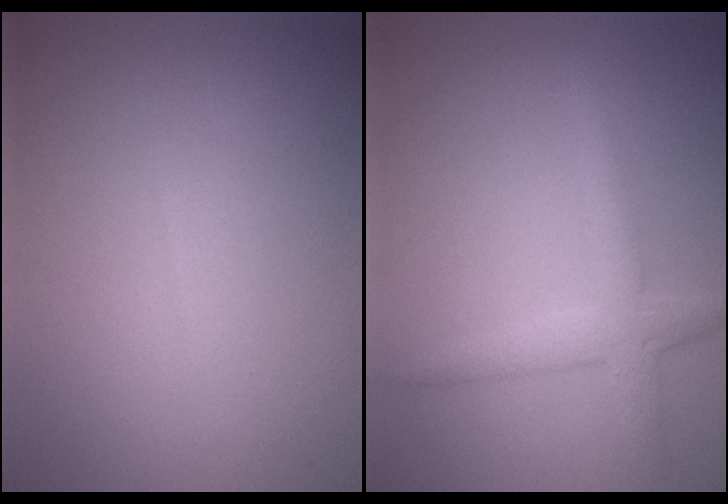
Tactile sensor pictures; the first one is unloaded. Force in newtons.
{"total": 2.9, "press": 2.9, "slide": 0.1}